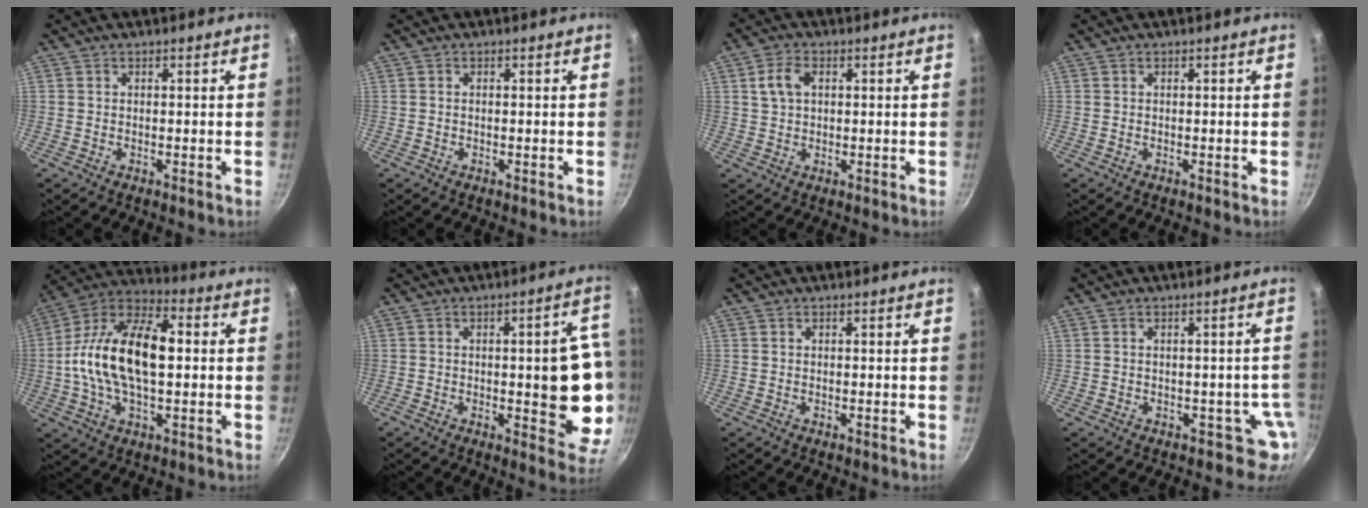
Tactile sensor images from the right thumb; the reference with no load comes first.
{"total": 0.0}
{"total": 4.7, "force": [1.3, 3.1, 3.3], "torque": [-0.053, 0.006, 0.022]}
{"total": 0.0}
{"total": 20.2, "force": [0.5, 10.8, 17.0], "torque": [-0.299, 0.038, -0.010]}
{"total": 15.1, "force": [-1.0, 5.5, 14.0], "torque": [-0.132, 0.006, -0.014]}
{"total": 0.0}
{"total": 3.3, "force": [-1.2, 3.0, 0.9], "torque": [0.037, 0.027, -0.011]}